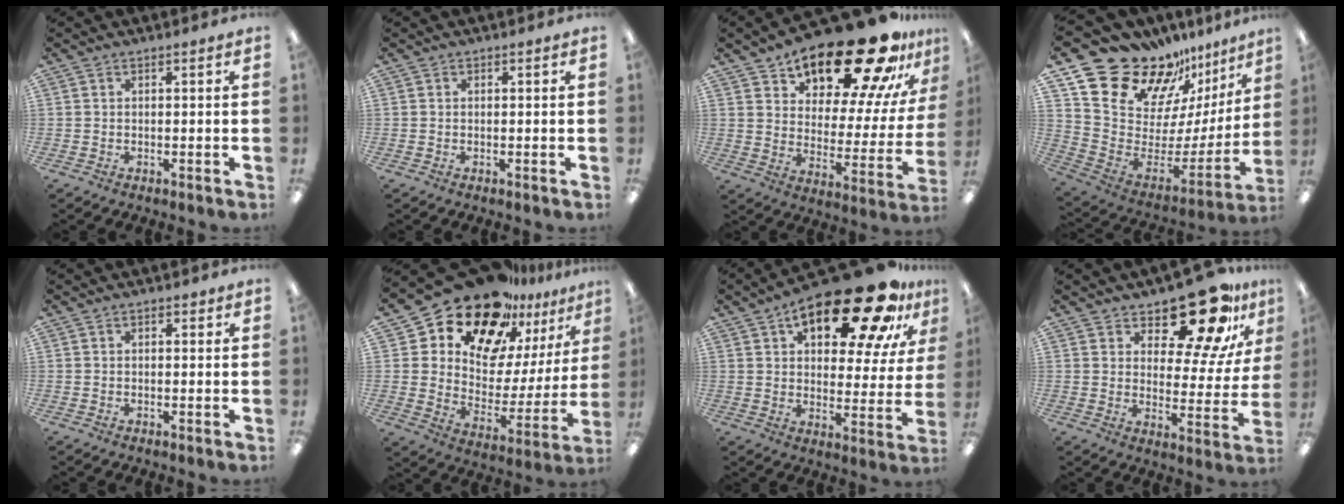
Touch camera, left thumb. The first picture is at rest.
{"total": 0.0}
{"total": 23.9, "force": [19.1, 7.5, 12.2], "torque": [-0.181, -0.134, 0.316]}
{"total": 20.1, "force": [17.4, 8.1, 6.0], "torque": [-0.095, -0.152, 0.314]}
{"total": 0.8, "force": [0.3, 0.5, 0.4], "torque": [0.000, -0.001, 0.004]}
{"total": 20.0, "force": [16.5, 8.8, 7.0], "torque": [-0.138, -0.132, 0.292]}
{"total": 23.7, "force": [15.7, 8.5, 15.6], "torque": [-0.220, -0.097, 0.251]}
{"total": 18.0, "force": [14.2, 6.2, 9.2], "torque": [-0.140, -0.106, 0.241]}